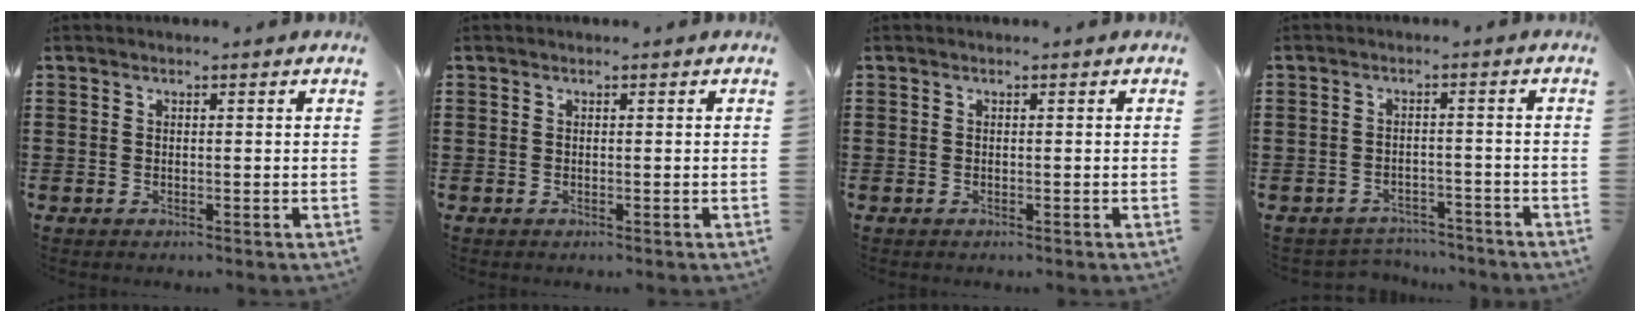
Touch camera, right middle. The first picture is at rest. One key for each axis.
{"total": 0.0}
{"total": 0.0}
{"total": 3.0, "fx": -2.9, "fy": 0.6, "fz": -0.3, "tx": -0.005, "ty": 0.001, "tz": -0.065}